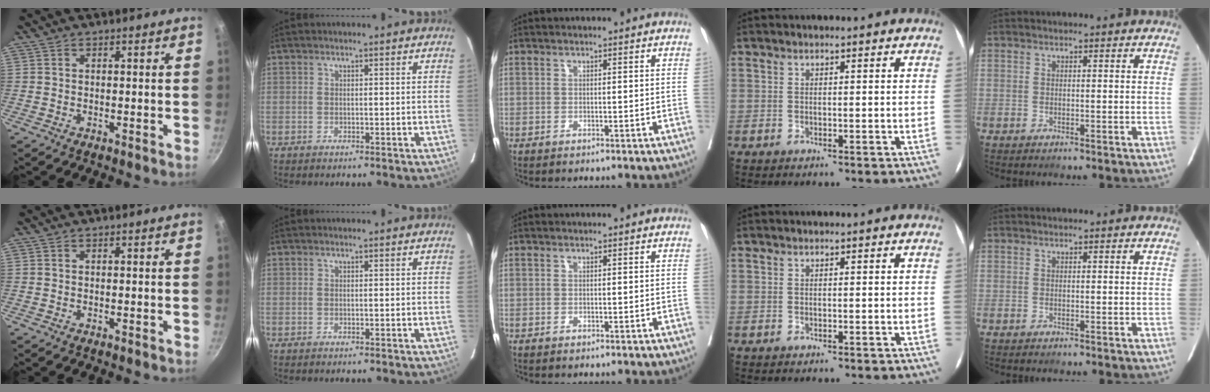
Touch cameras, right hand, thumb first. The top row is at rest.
{}